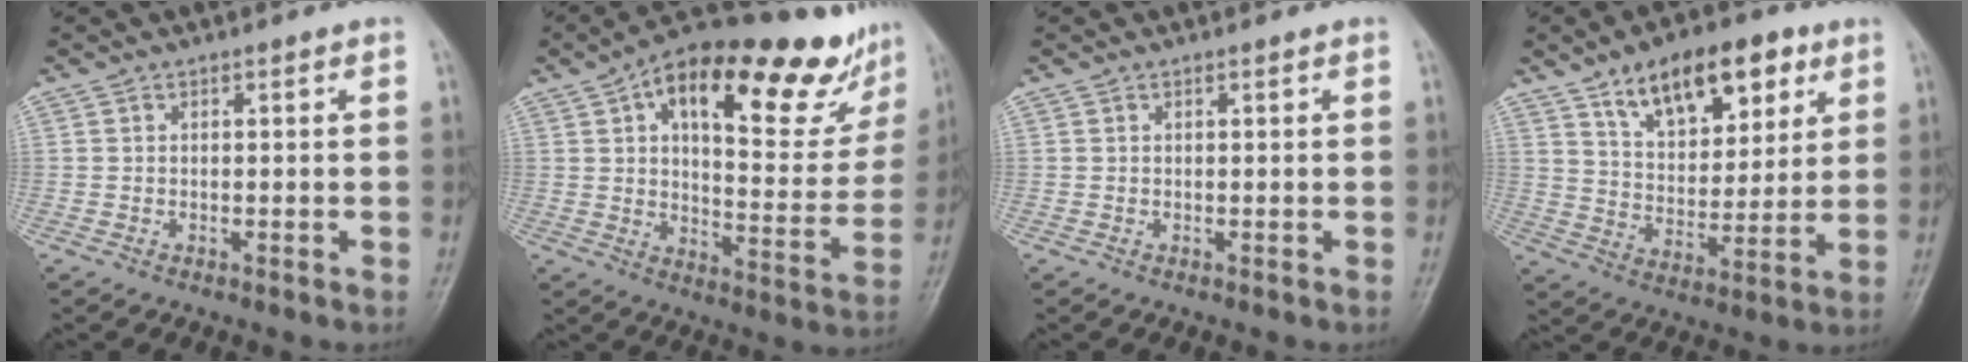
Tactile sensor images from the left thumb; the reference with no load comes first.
{"total": 25.1, "force": [15.1, 9.3, 17.8], "torque": [-0.208, -0.029, 0.217]}
{"total": 0.0}
{"total": 16.4, "force": [8.9, 8.4, 10.8], "torque": [-0.122, -0.034, 0.149]}